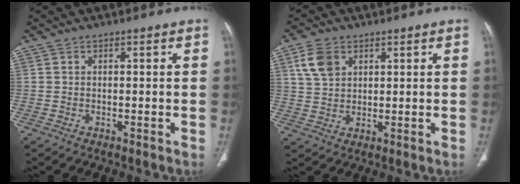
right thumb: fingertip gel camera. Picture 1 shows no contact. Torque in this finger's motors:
{"motor_torque": [-0.68, 0.69, -0.01, 0.04, 0.16]}